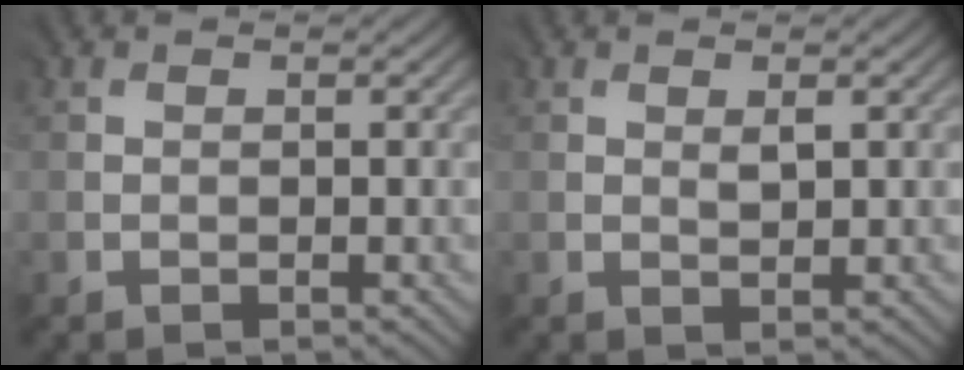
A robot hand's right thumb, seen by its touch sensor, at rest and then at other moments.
{"total": 1.1, "force": [0.7, 0.5, 0.8], "torque": [-0.012, -0.005, 0.015]}